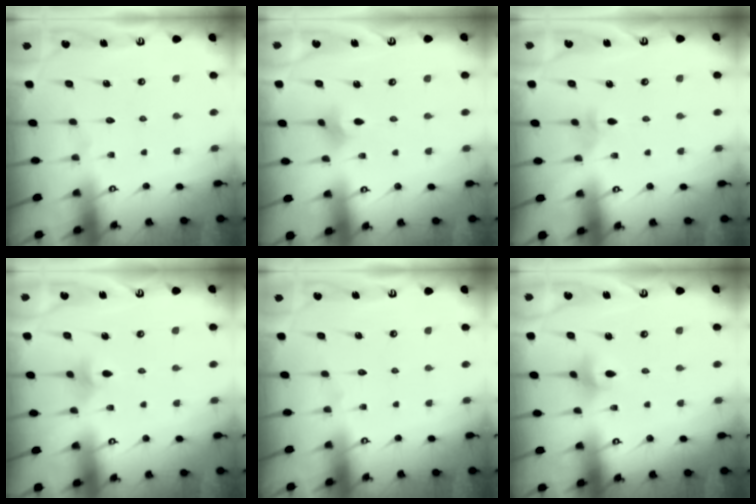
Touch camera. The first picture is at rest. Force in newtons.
{"total": 2.8, "press": 2.7, "slide": 0.6}
{"total": 2.9, "press": 2.8, "slide": 0.8}
{"total": 3.3, "press": 3.2, "slide": 0.6}
{"total": 0.0}
{"total": 2.4, "press": 2.4, "slide": 0.4}